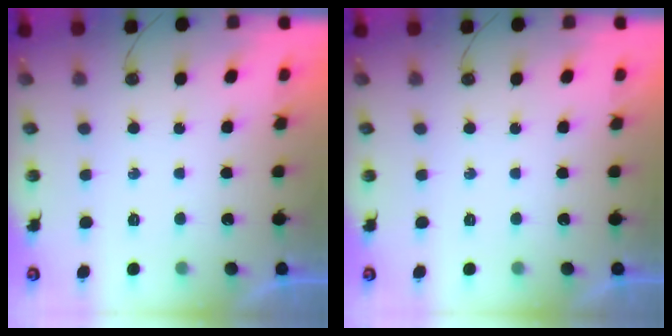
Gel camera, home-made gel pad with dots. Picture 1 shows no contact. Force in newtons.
{"total": 0.0}